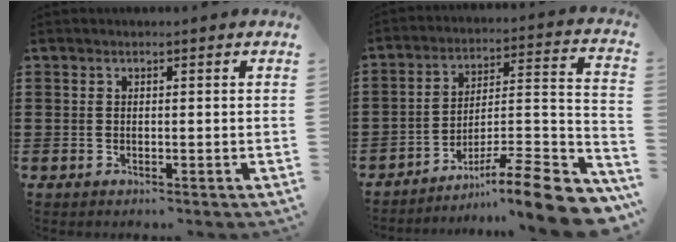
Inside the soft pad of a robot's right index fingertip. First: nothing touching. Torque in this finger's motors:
{"motor_torque": [1.41, -0.73, 0.57, 0.08]}